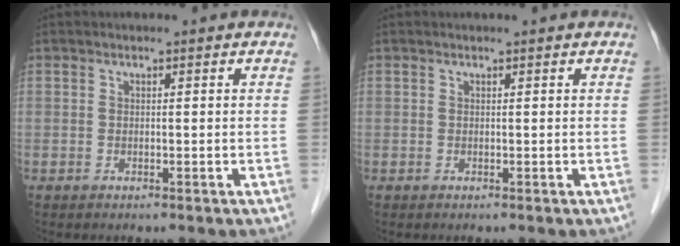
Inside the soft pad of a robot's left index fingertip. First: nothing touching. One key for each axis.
{"total": 0.0}